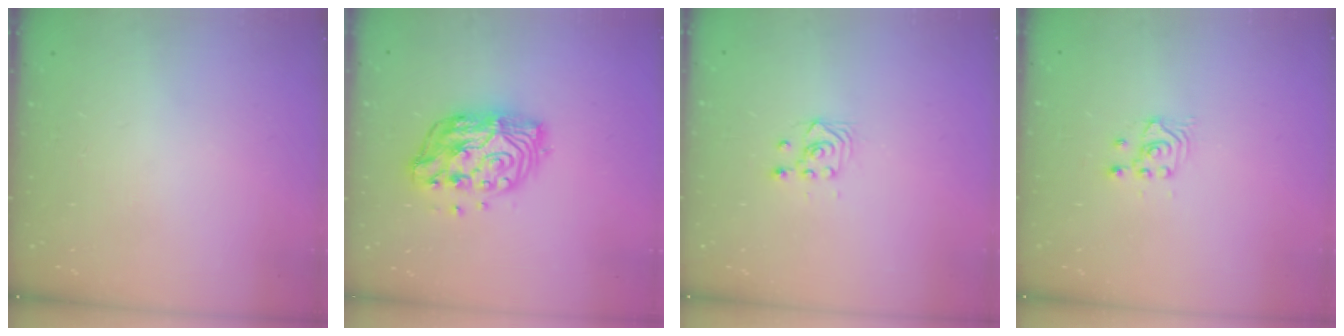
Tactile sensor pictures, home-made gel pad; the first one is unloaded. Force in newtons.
{"total": 12.5, "press": 12.5, "slide": 1.1}
{"total": 3.2, "press": 3.1, "slide": 0.9}
{"total": 2.6, "press": 2.6, "slide": 0.1}